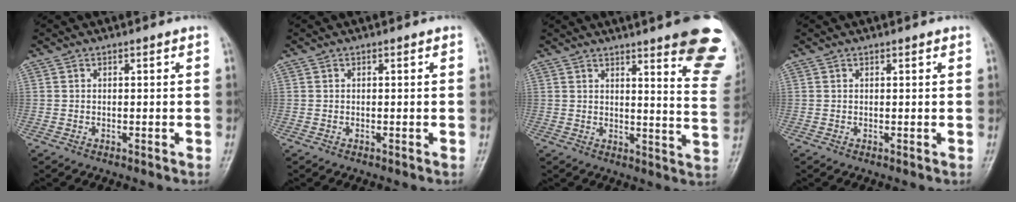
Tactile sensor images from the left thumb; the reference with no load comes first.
{"total": 0.0}
{"total": 18.3, "force": [11.8, 3.1, 13.6], "torque": [-0.140, -0.067, 0.132]}
{"total": 0.6, "force": [0.4, 0.2, 0.3], "torque": [-0.005, -0.002, 0.004]}